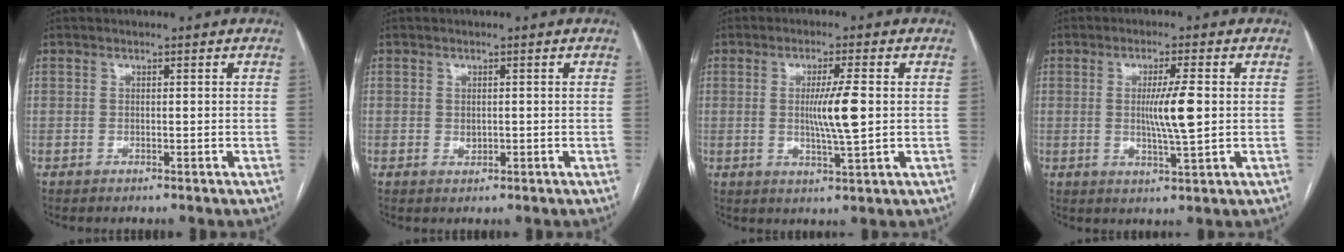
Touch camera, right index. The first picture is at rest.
{"total": 1.1, "force": [0.1, 0.8, 0.7], "torque": [-0.012, -0.001, 0.004]}
{"total": 6.7, "force": [0.3, -0.1, 6.7], "torque": [-0.117, -0.008, 0.007]}
{"total": 6.5, "force": [0.3, 0.0, 6.5], "torque": [-0.114, -0.007, 0.007]}